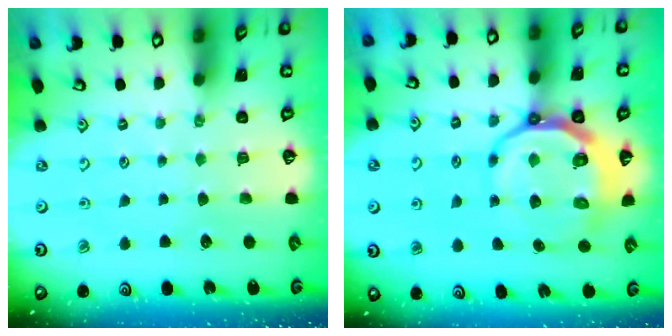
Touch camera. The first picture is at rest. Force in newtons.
{"total": 13.0, "press": 12.4, "slide": 3.7}